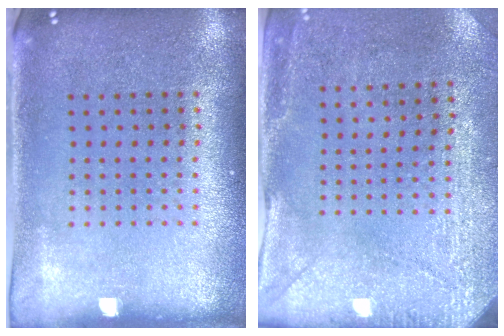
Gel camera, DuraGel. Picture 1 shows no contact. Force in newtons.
{"total": 2.9, "press": 2.4, "slide": 1.6}